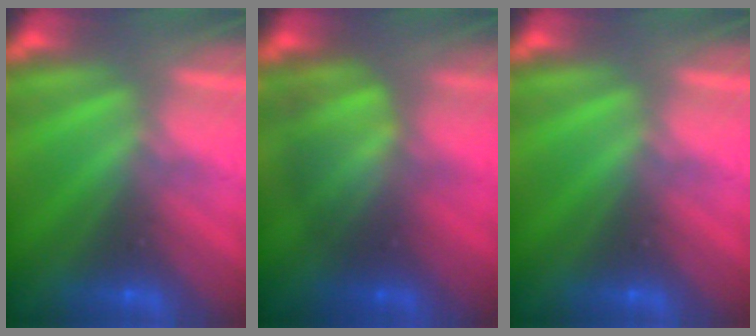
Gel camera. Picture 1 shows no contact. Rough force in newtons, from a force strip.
{"total": 2.1}
{"total": 0.0}